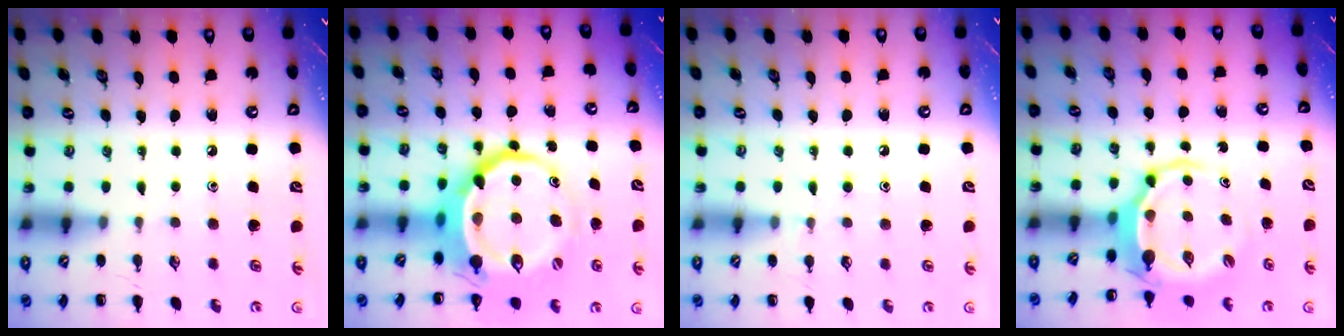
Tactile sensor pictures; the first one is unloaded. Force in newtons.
{"total": 12.2, "press": 11.8, "slide": 3.2}
{"total": 6.6, "press": 6.3, "slide": 2.0}
{"total": 5.3, "press": 5.2, "slide": 1.3}